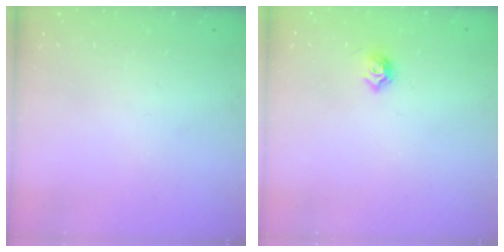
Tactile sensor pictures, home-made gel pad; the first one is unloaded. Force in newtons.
{"total": 5.9, "press": 5.9, "slide": 0.8}